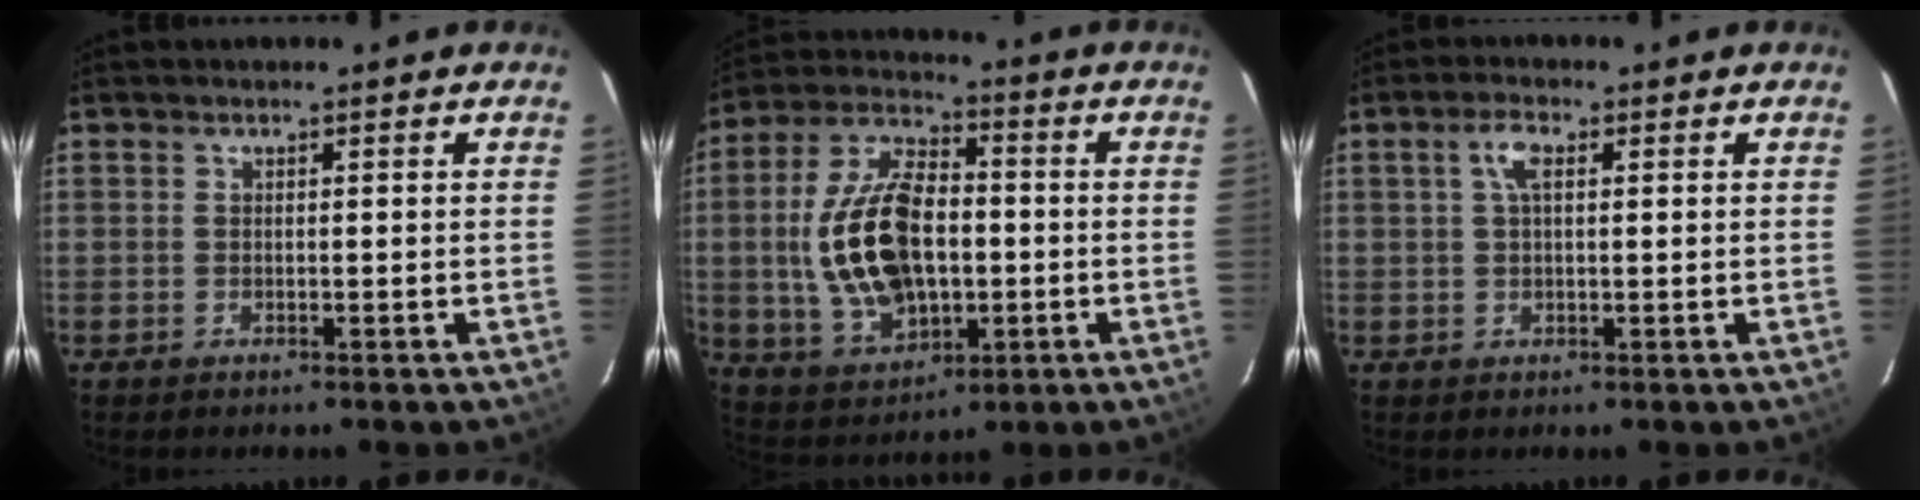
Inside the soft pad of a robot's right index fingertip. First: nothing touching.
{"total": 18.6, "force": [-1.1, 10.9, 15.0], "torque": [-0.315, 0.012, -0.004]}
{"total": 3.5, "force": [1.0, 1.5, 3.0], "torque": [-0.059, 0.012, 0.020]}